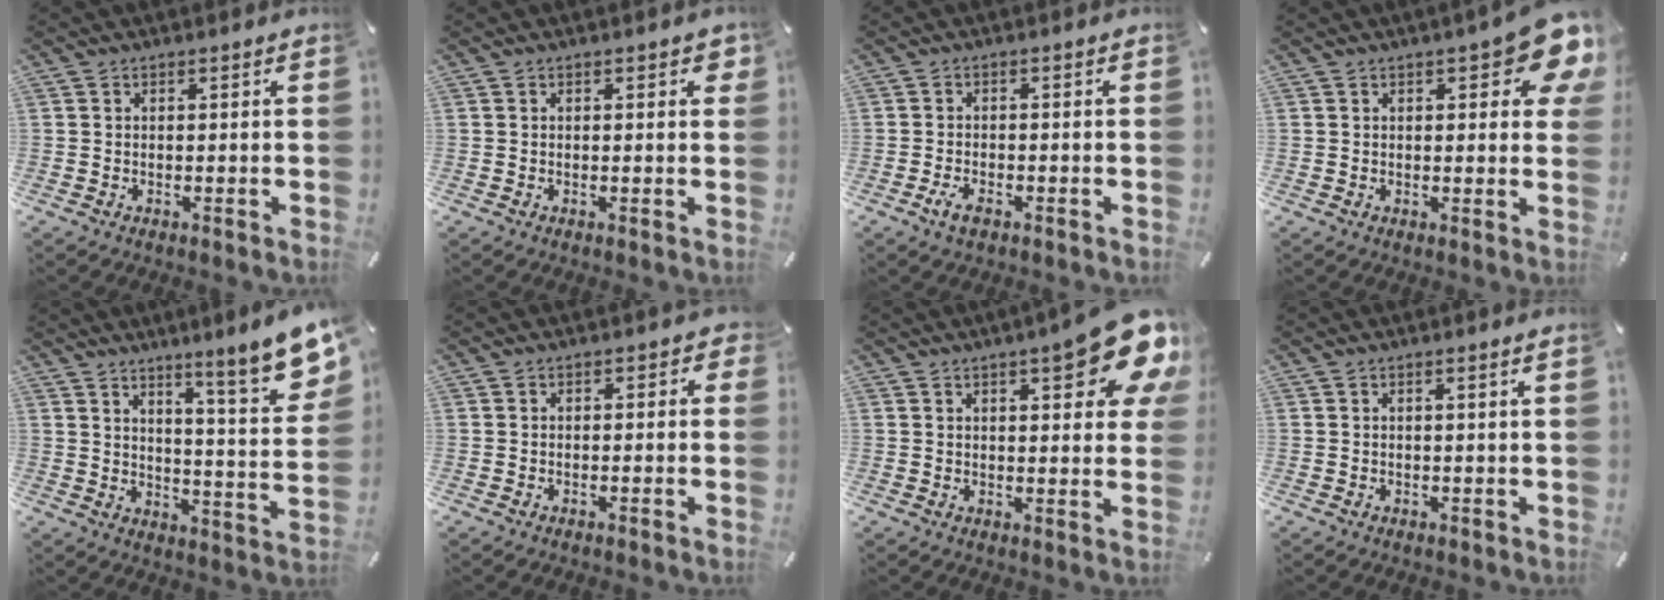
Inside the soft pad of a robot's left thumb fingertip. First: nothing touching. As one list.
[{"total": 1.6, "force": [0.4, 0.8, 1.3], "torque": [-0.012, 0.000, 0.002]}, {"total": 3.0, "force": [-1.8, 1.4, 2.0], "torque": [-0.045, 0.003, -0.034]}, {"total": 10.5, "force": [4.9, 3.8, 8.5], "torque": [-0.108, -0.026, 0.081]}, {"total": 12.7, "force": [9.4, 1.2, 8.5], "torque": [-0.115, -0.082, 0.149]}, {"total": 1.3, "force": [-0.5, 1.0, 0.6], "torque": [-0.005, 0.002, -0.013]}, {"total": 15.6, "force": [8.3, 4.6, 12.4], "torque": [-0.163, -0.051, 0.133]}, {"total": 1.2, "force": [0.4, -0.2, 1.1], "torque": [-0.019, -0.002, 0.005]}]